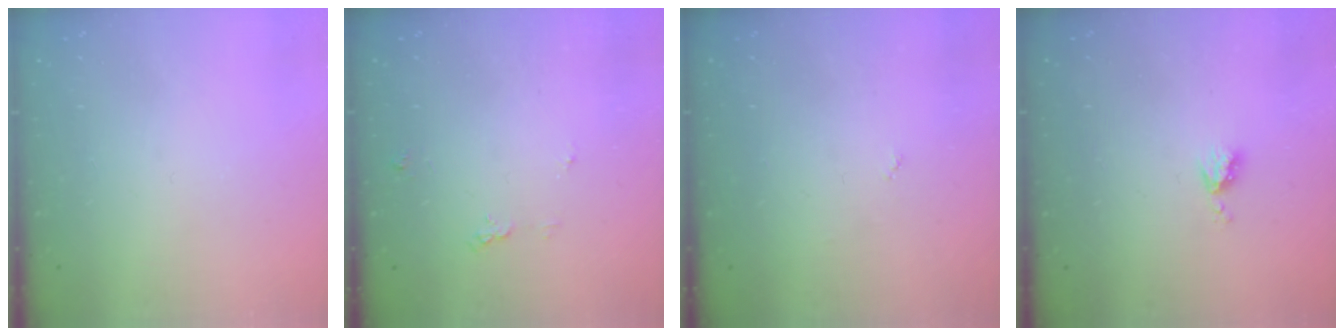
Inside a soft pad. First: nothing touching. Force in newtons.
{"total": 4.3, "press": 4.3, "slide": 0.4}
{"total": 2.7, "press": 2.7, "slide": 0.4}
{"total": 4.0, "press": 4.0, "slide": 0.5}